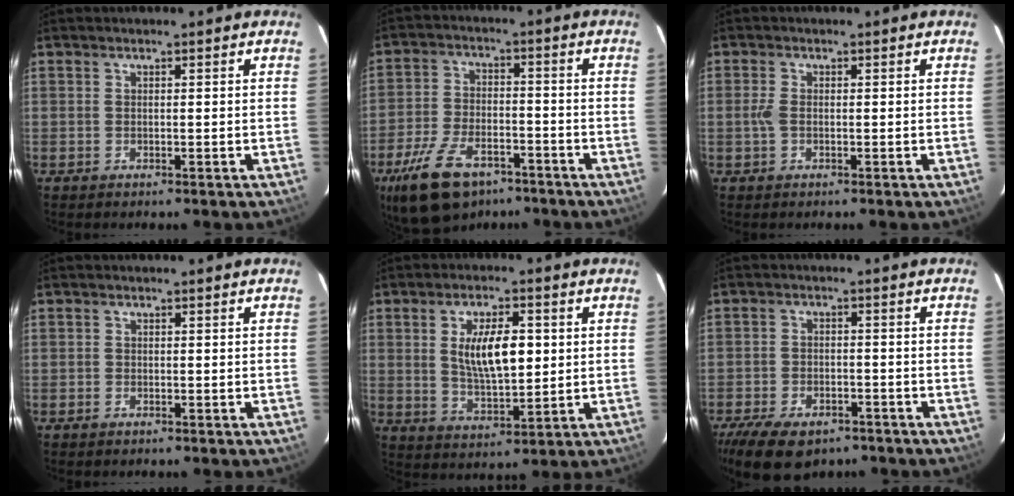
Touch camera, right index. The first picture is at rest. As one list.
[{"total": 15.2, "force": [-9.8, 7.9, 8.6], "torque": [-0.192, -0.012, -0.168]}, {"total": 1.9, "force": [-0.3, 1.0, 1.5], "torque": [-0.034, 0.001, -0.006]}, {"total": 0.8, "force": [-0.6, 0.5, 0.1], "torque": [-0.003, 0.001, -0.011]}, {"total": 10.4, "force": [1.7, 4.2, 9.4], "torque": [-0.167, 0.001, 0.036]}, {"total": 13.9, "force": [-9.7, 7.1, 7.1], "torque": [-0.176, -0.021, -0.156]}]